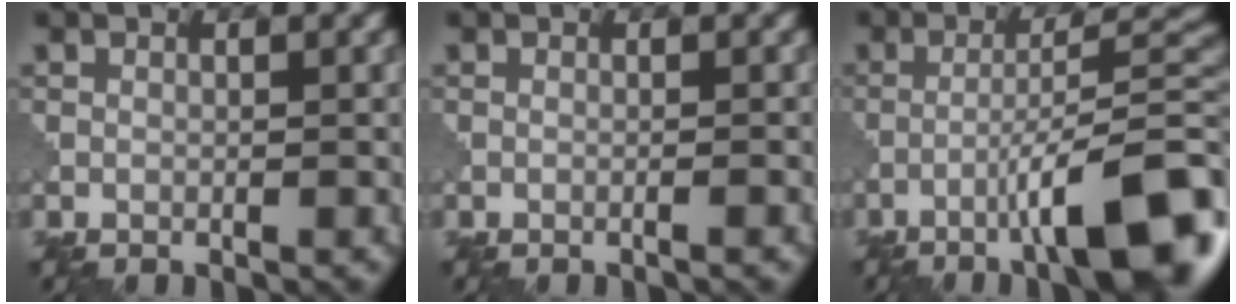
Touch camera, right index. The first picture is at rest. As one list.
[{"total": 0.6, "force": [-0.4, 0.0, 0.5], "torque": [-0.004, 0.001, -0.020]}, {"total": 10.5, "force": [-5.1, 1.8, 9.0], "torque": [-0.121, 0.020, -0.080]}]